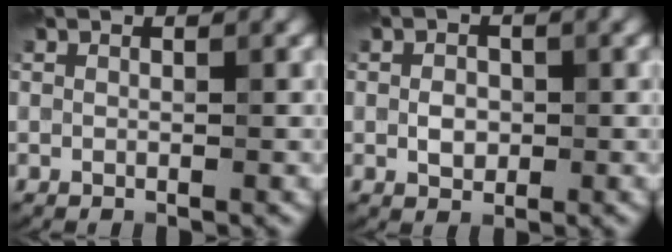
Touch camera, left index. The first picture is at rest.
{"total": 1.9, "force": [-0.1, 1.5, 1.2], "torque": [-0.022, -0.001, -0.005]}